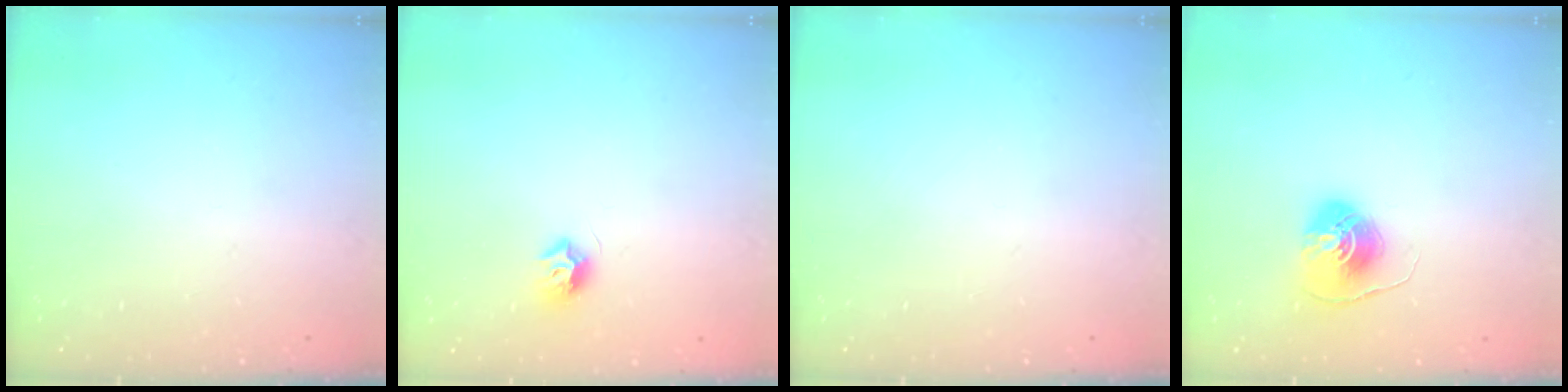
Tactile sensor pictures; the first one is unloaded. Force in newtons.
{"total": 7.4, "press": 7.4, "slide": 0.1}
{"total": 0.0}
{"total": 7.8, "press": 7.8, "slide": 0.3}